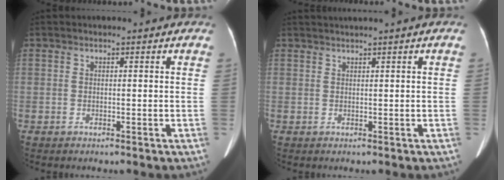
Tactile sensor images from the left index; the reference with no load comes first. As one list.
[{"total": 1.6, "force": [1.1, -0.6, 1.0], "torque": [-0.022, 0.009, 0.028]}]